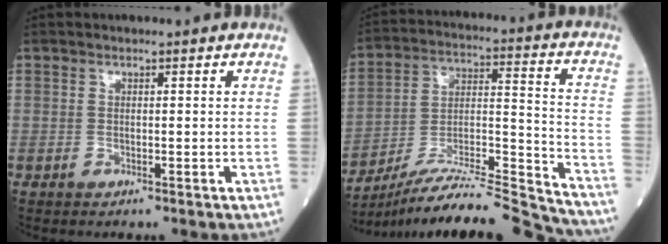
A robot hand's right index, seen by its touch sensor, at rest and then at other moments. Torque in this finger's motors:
{"motor_torque": [0.56, -1.58, 0.60, 0.05]}